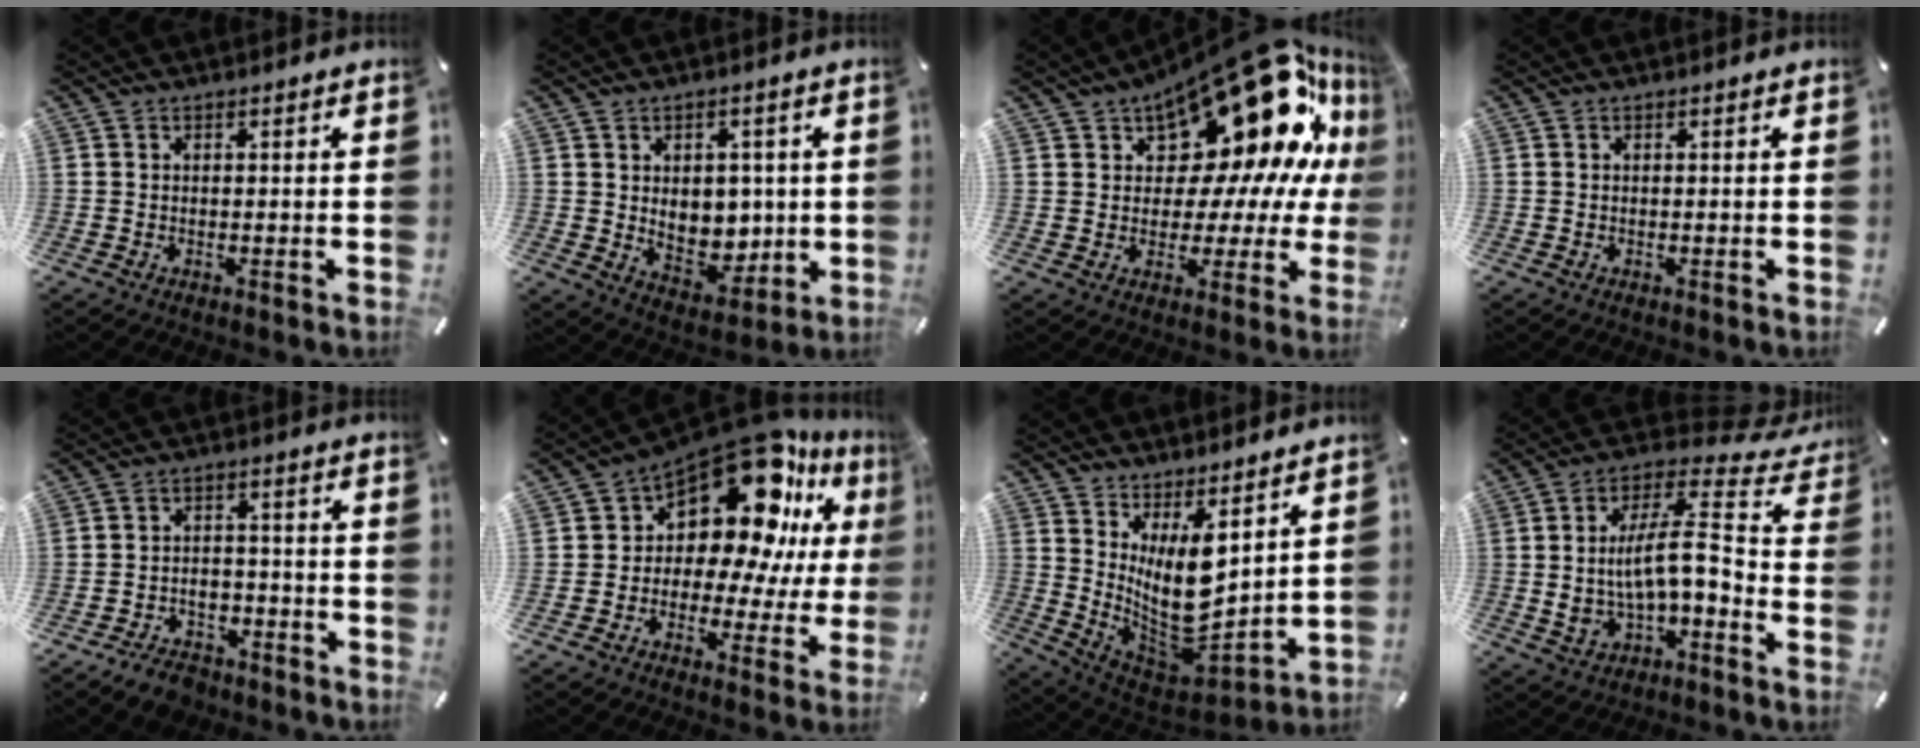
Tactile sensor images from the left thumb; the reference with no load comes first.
{"total": 9.0, "force": [0.7, 7.1, 5.5], "torque": [-0.054, -0.009, 0.017]}
{"total": 22.5, "force": [13.0, 11.4, 14.4], "torque": [-0.179, -0.116, 0.214]}
{"total": 0.0}
{"total": 6.1, "force": [-4.9, 3.3, 1.7], "torque": [-0.015, 0.035, -0.088]}
{"total": 18.3, "force": [10.0, 9.8, 11.7], "torque": [-0.196, -0.090, 0.169]}
{"total": 12.0, "force": [4.9, 5.6, 9.4], "torque": [-0.177, -0.071, 0.097]}
{"total": 13.1, "force": [0.3, 6.8, 11.2], "torque": [-0.201, -0.012, 0.004]}